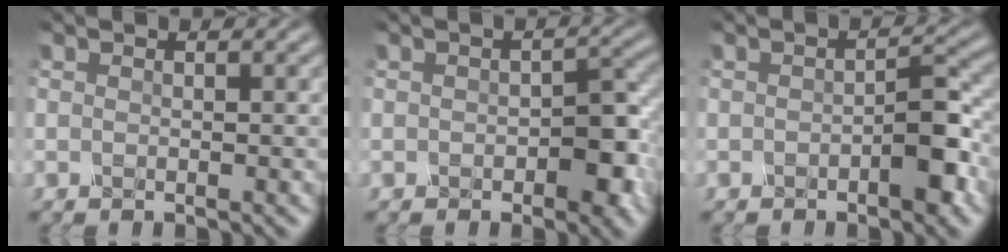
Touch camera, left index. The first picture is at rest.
{"total": 3.0, "force": [-1.3, 1.1, 2.4], "torque": [-0.044, 0.005, -0.011]}
{"total": 2.9, "force": [-1.4, 0.4, 2.5], "torque": [-0.051, 0.003, -0.017]}